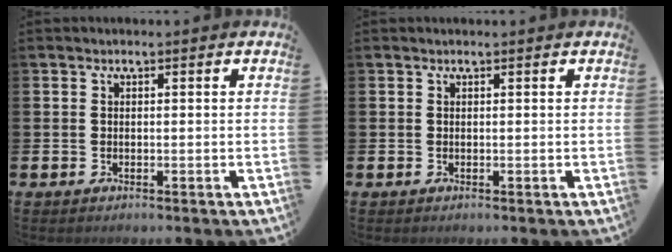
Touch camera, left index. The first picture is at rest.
{"total": 0.0}